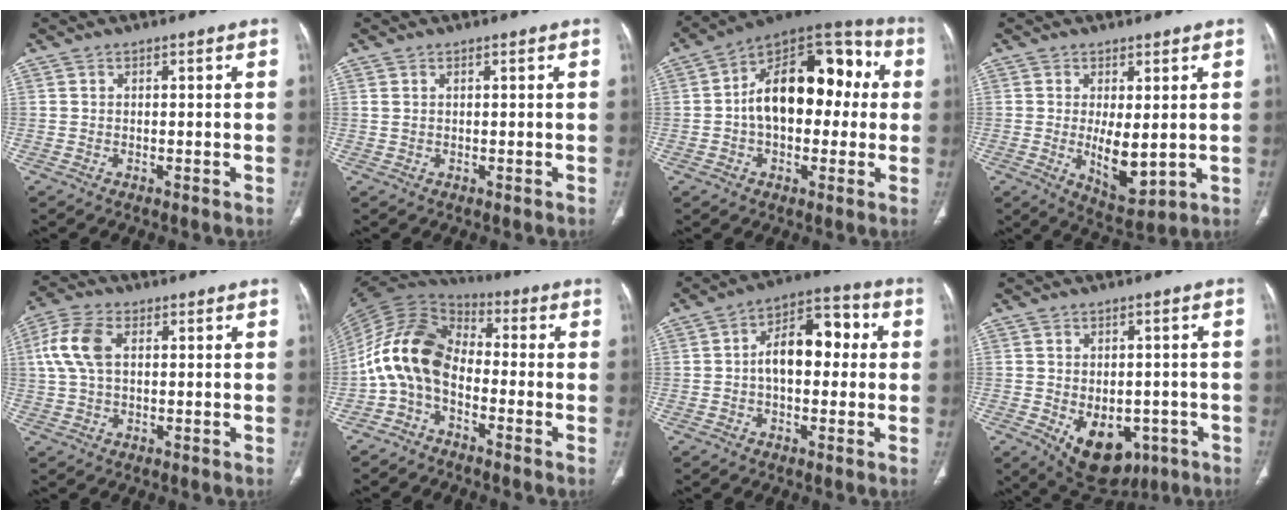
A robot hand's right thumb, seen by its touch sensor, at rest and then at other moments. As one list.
[{"total": 0.7, "force": [0.4, 0.3, 0.5], "torque": [-0.013, 0.007, 0.013]}, {"total": 20.1, "force": [1.5, 12.2, 15.9], "torque": [-0.207, 0.051, 0.015]}, {"total": 7.9, "force": [-0.1, 3.4, 7.1], "torque": [-0.102, -0.023, 0.014]}, {"total": 8.4, "force": [1.9, 4.9, 6.6], "torque": [-0.155, 0.018, 0.037]}, {"total": 12.8, "force": [-2.8, 8.3, 9.4], "torque": [-0.178, 0.060, -0.071]}, {"total": 11.7, "force": [0.7, 6.9, 9.4], "torque": [-0.125, 0.036, 0.003]}, {"total": 12.3, "force": [-4.5, 8.2, 8.0], "torque": [-0.085, 0.005, -0.044]}]